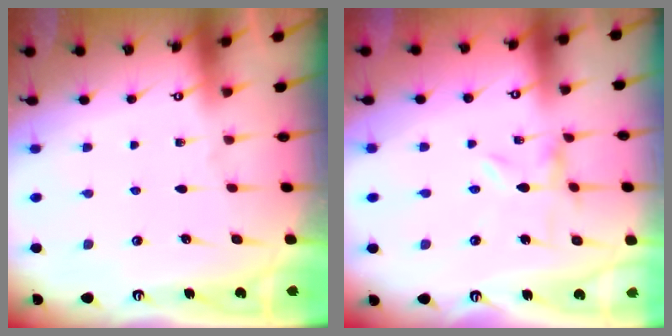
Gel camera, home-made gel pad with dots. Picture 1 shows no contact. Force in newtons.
{"total": 0.0}